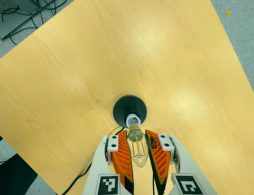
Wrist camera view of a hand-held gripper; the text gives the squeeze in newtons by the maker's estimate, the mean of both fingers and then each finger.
{"total": 21.7, "left": 23.8, "right": 19.6}